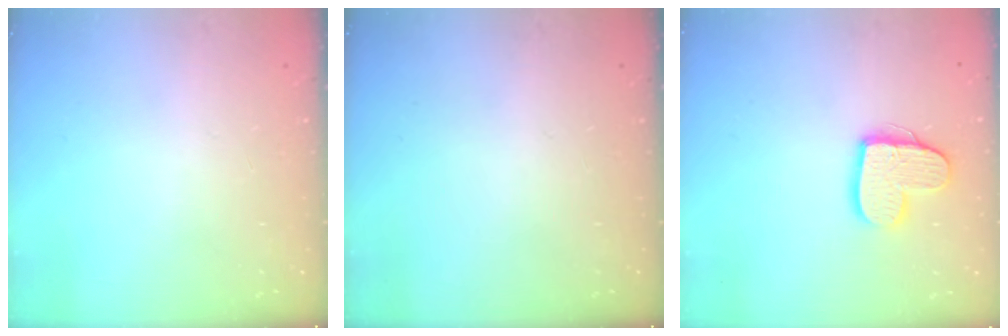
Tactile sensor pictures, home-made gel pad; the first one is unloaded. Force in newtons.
{"total": 0.0}
{"total": 11.5, "press": 11.5, "slide": 0.6}